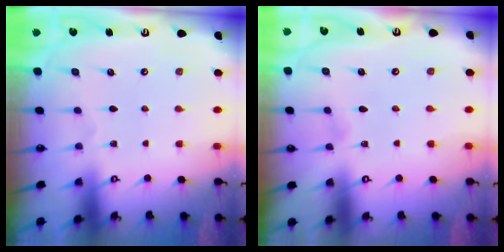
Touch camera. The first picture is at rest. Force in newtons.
{"total": 1.9, "press": 1.9, "slide": 0.2}